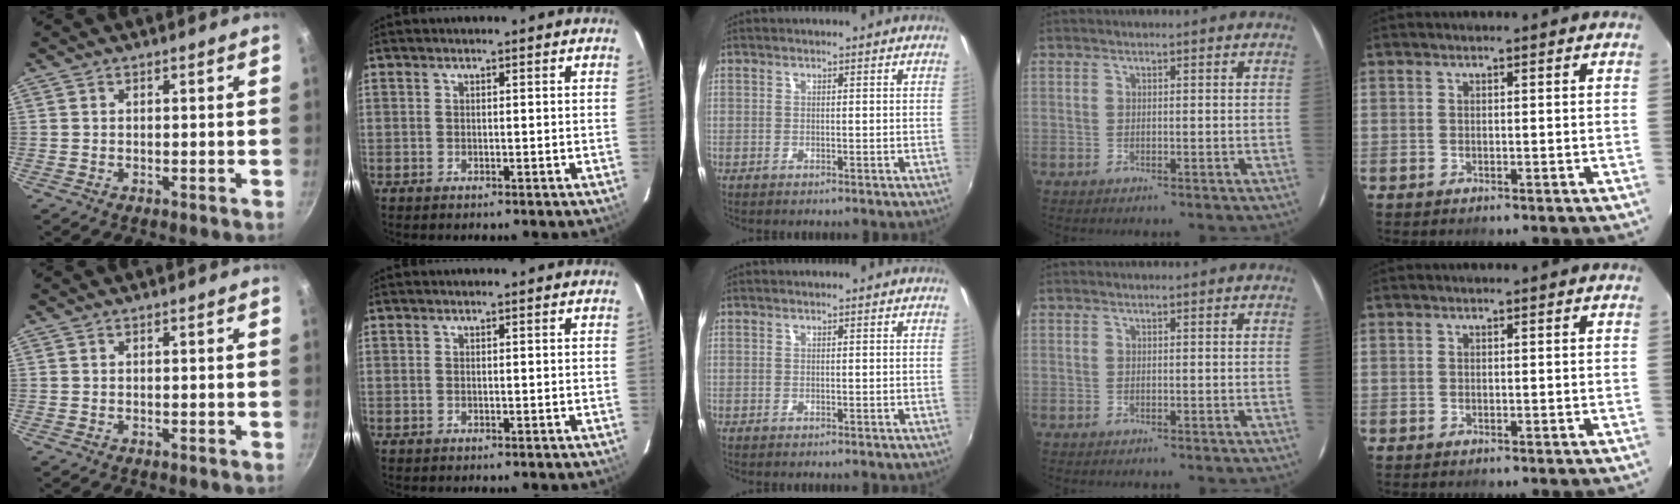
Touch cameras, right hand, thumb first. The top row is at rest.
{}